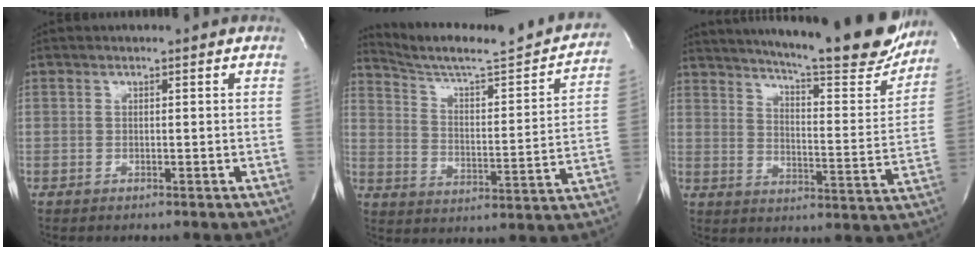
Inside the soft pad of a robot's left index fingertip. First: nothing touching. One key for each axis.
{"total": 22.2, "fx": 20.2, "fy": 1.6, "fz": 9.1, "tx": -0.132, "ty": -0.034, "tz": 0.275}
{"total": 26.0, "fx": 22.8, "fy": 3.0, "fz": 12.1, "tx": -0.192, "ty": -0.065, "tz": 0.290}